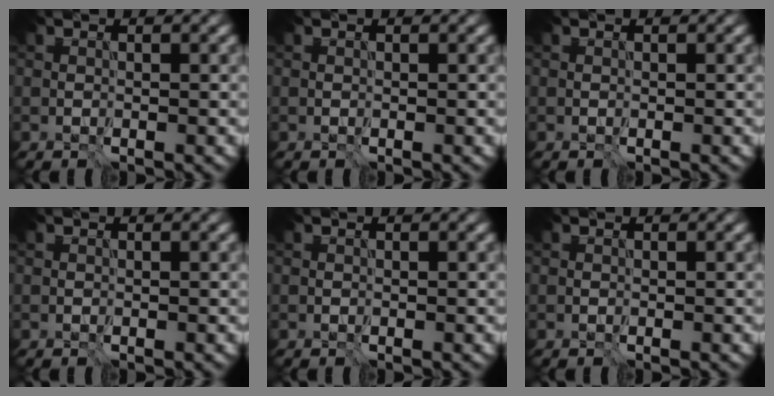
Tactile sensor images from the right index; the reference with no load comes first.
{"total": 0.0}
{"total": 0.0}
{"total": 0.0}
{"total": 0.0}
{"total": 0.0}